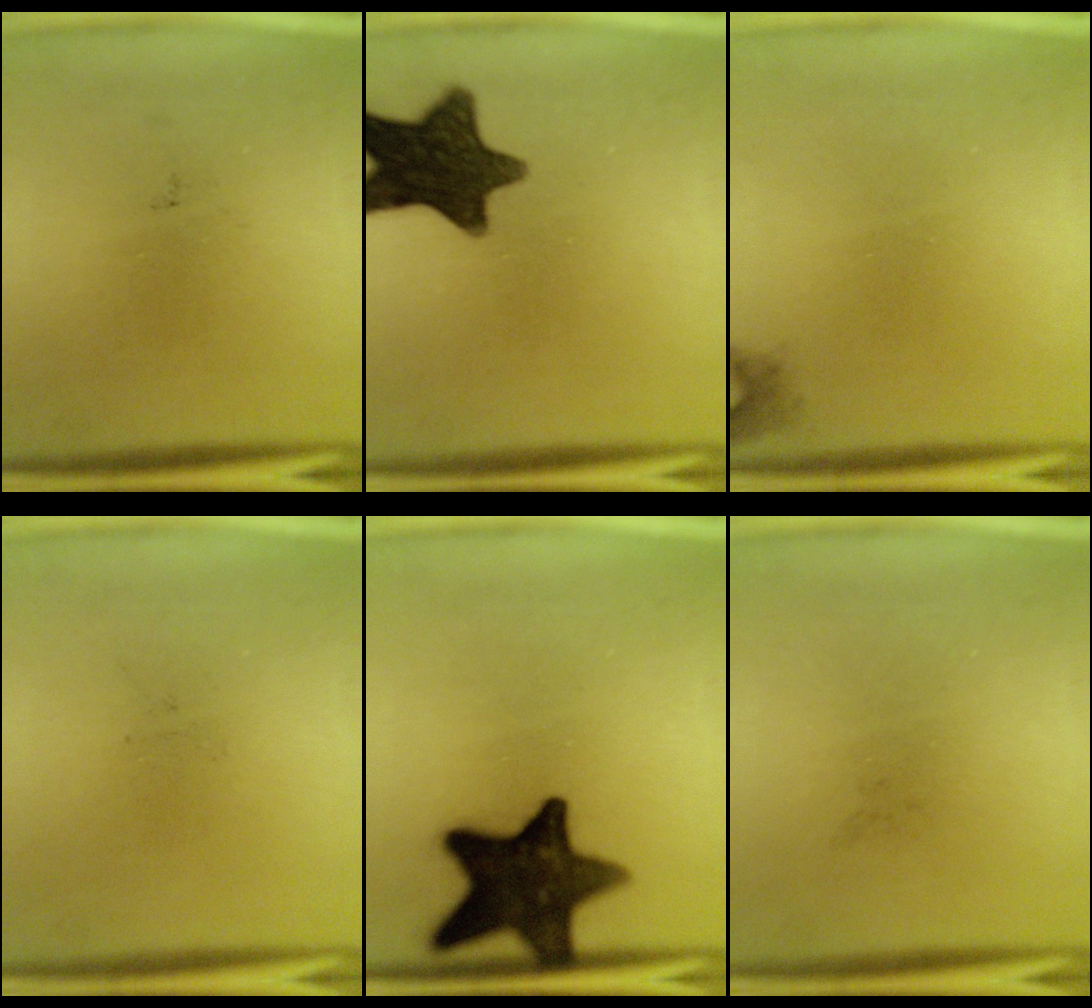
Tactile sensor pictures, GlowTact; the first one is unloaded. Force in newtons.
{"total": 13.6}
{"total": 1.1}
{"total": 0.0}
{"total": 16.2}
{"total": 0.0}